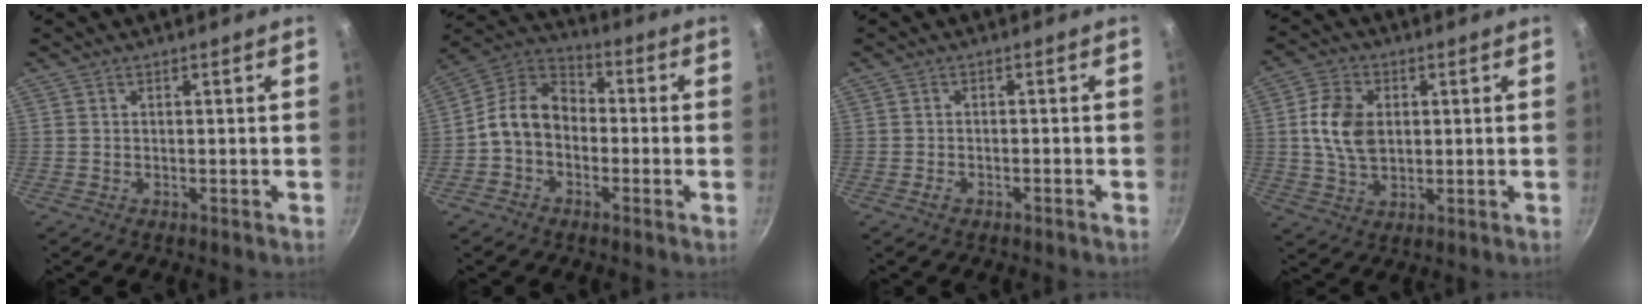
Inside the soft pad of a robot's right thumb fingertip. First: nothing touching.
{"total": 9.9, "force": [-2.0, 7.4, 6.3], "torque": [-0.088, 0.043, -0.061]}
{"total": 1.3, "force": [-1.0, 0.4, 0.7], "torque": [-0.021, 0.012, -0.017]}
{"total": 9.4, "force": [1.2, 6.3, 6.8], "torque": [-0.116, 0.003, 0.023]}